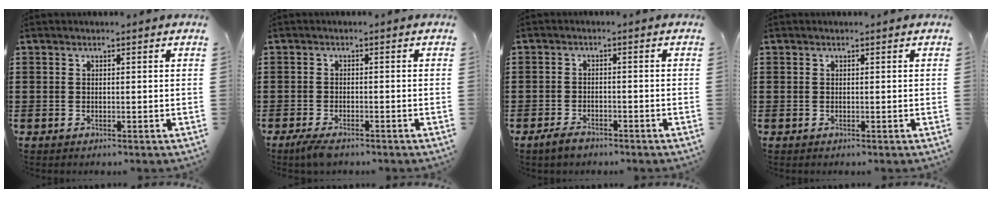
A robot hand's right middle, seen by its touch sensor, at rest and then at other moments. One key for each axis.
{"total": 2.2, "fx": -1.8, "fy": 0.4, "fz": 1.2, "tx": -0.043, "ty": -0.008, "tz": -0.041}
{"total": 2.4, "fx": -2.1, "fy": 1.0, "fz": 0.7, "tx": -0.022, "ty": 0.000, "tz": -0.044}
{"total": 0.0}